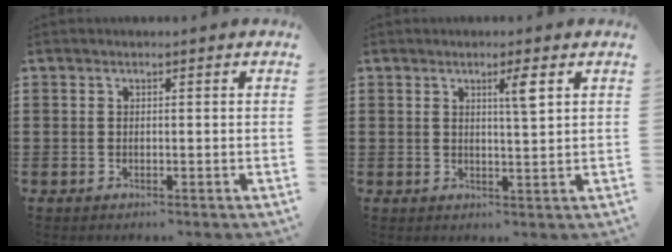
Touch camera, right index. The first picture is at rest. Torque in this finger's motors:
{"motor_torque": [-0.01, 0.21, 0.22, 0.02]}